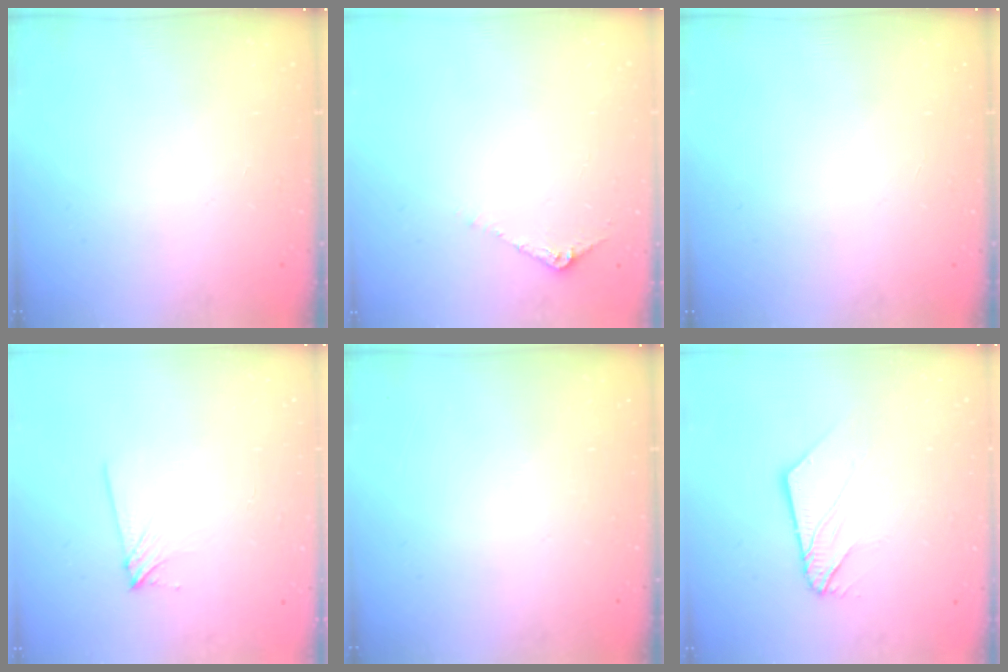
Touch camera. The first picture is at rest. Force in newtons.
{"total": 6.0, "press": 5.9, "slide": 0.8}
{"total": 0.0}
{"total": 6.5, "press": 6.4, "slide": 0.7}
{"total": 0.0}
{"total": 8.8, "press": 8.7, "slide": 1.0}